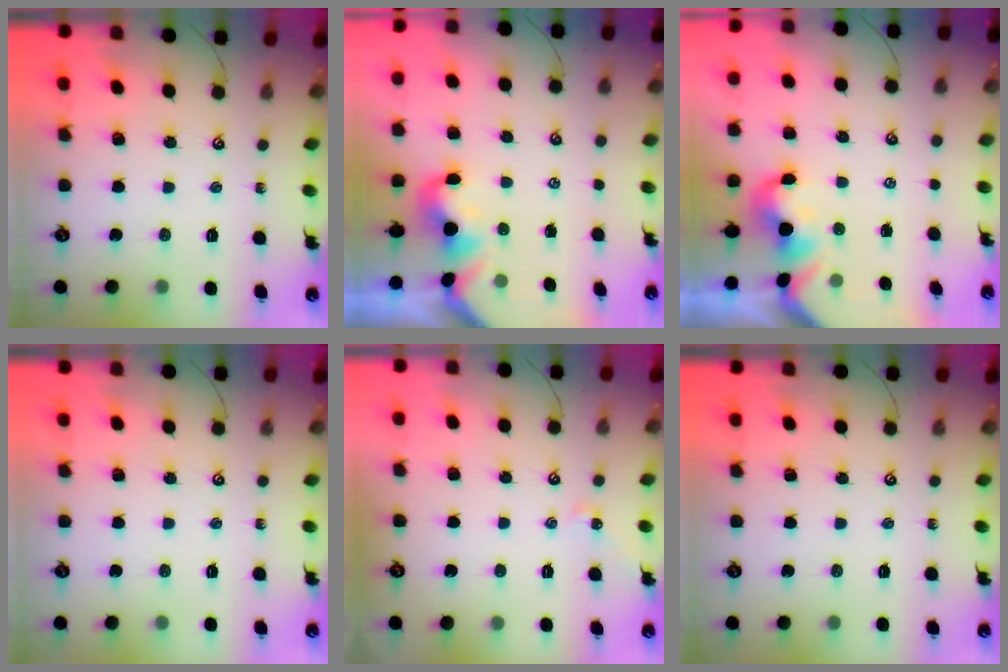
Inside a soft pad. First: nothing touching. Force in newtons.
{"total": 1.2, "press": 1.1, "slide": 0.3}
{"total": 0.0}
{"total": 0.0}
{"total": 3.1, "press": 3.0, "slide": 0.5}
{"total": 0.0}